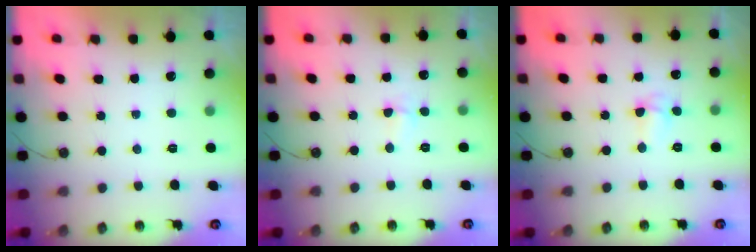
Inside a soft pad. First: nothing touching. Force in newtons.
{"total": 2.9, "press": 2.8, "slide": 0.7}
{"total": 4.4, "press": 3.3, "slide": 3.0}